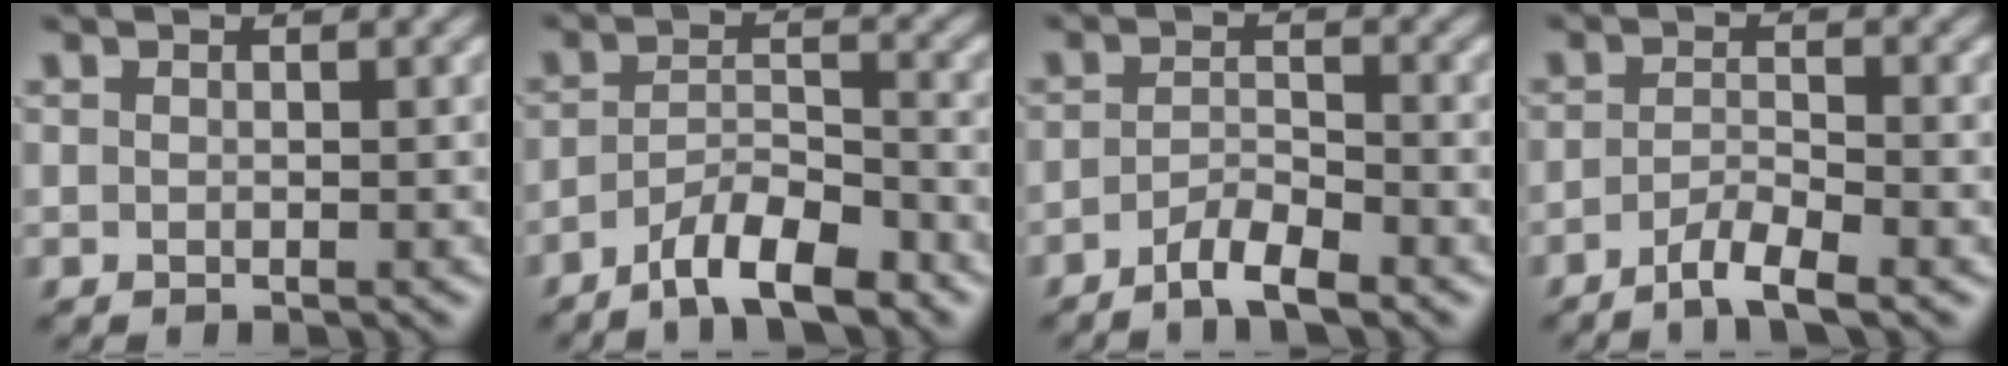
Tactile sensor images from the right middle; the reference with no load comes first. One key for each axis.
{"total": 5.7, "fx": -4.3, "fy": 1.4, "fz": 3.5, "tx": -0.059, "ty": 0.001, "tz": -0.074}
{"total": 3.1, "fx": -2.3, "fy": 0.7, "fz": 2.1, "tx": -0.039, "ty": 0.002, "tz": -0.047}
{"total": 3.1, "fx": -2.1, "fy": 0.5, "fz": 2.3, "tx": -0.040, "ty": 0.000, "tz": -0.047}